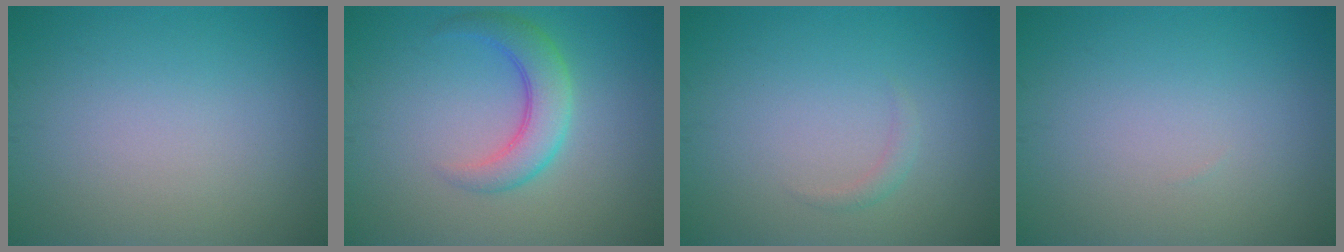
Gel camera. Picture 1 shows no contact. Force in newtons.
{"total": 3.9, "press": 3.9, "slide": 0.1}
{"total": 0.9, "press": 0.9, "slide": 0.1}
{"total": 0.0}